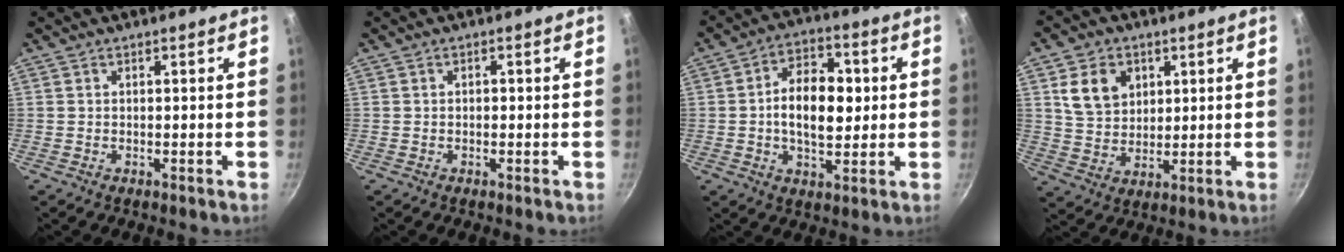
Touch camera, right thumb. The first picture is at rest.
{"total": 0.7, "force": [-0.1, 0.5, 0.5], "torque": [-0.002, 0.002, -0.004]}
{"total": 12.6, "force": [0.5, 7.4, 10.1], "torque": [-0.137, 0.011, 0.005]}
{"total": 9.3, "force": [3.5, 7.2, 4.7], "torque": [-0.056, -0.013, 0.072]}